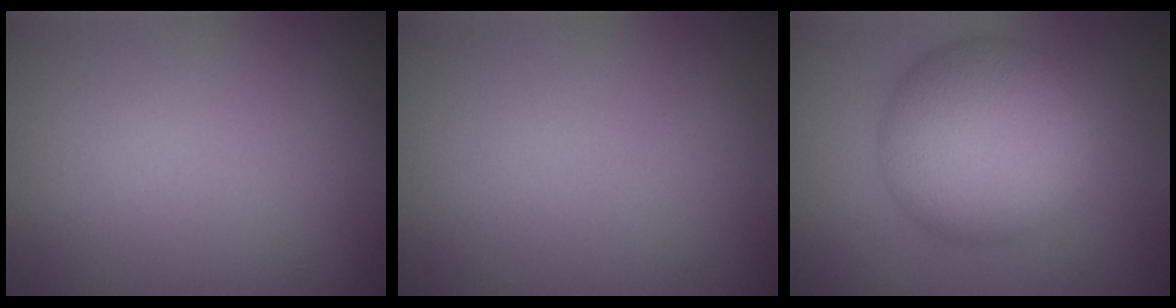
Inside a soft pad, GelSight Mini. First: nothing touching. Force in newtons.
{"total": 0.0}
{"total": 9.7, "press": 9.7, "slide": 0.2}